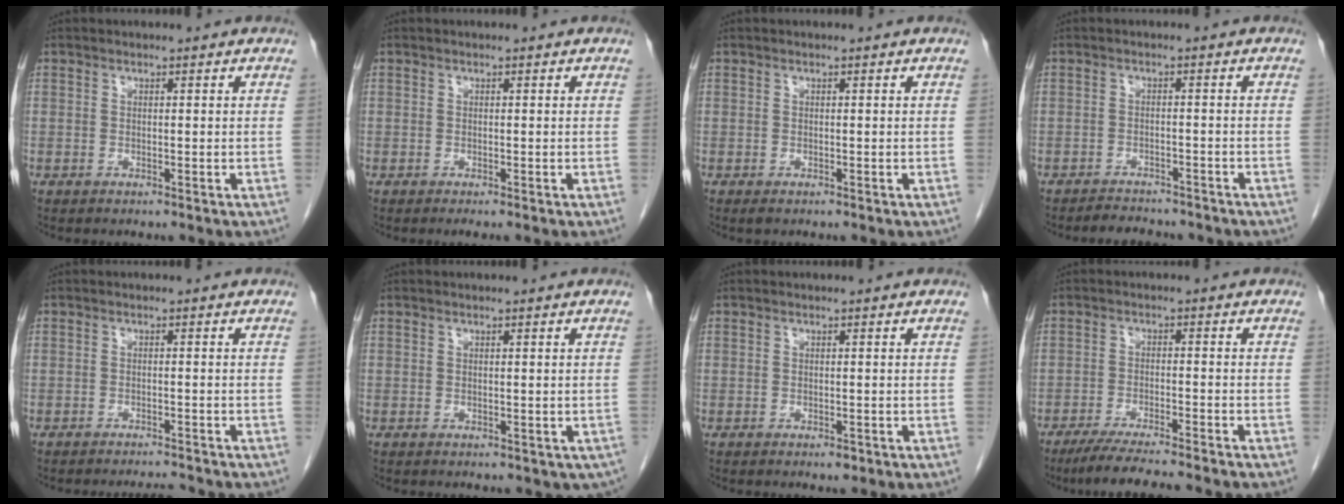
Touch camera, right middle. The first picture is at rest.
{"total": 0.5, "force": [-0.4, 0.0, 0.3], "torque": [-0.008, -0.003, -0.005]}
{"total": 0.5, "force": [-0.3, 0.3, 0.4], "torque": [-0.005, 0.000, -0.003]}
{"total": 5.6, "force": [-5.1, 1.8, 1.6], "torque": [-0.024, -0.001, -0.067]}
{"total": 3.2, "force": [-3.1, -0.2, 0.5], "torque": [-0.008, -0.011, -0.045]}
{"total": 1.8, "force": [-0.6, 1.4, 0.9], "torque": [0.000, 0.002, -0.001]}
{"total": 0.8, "force": [-0.4, 0.4, 0.6], "torque": [-0.006, 0.000, -0.001]}
{"total": 8.7, "force": [-7.4, -0.3, 4.5], "torque": [-0.059, -0.024, -0.119]}